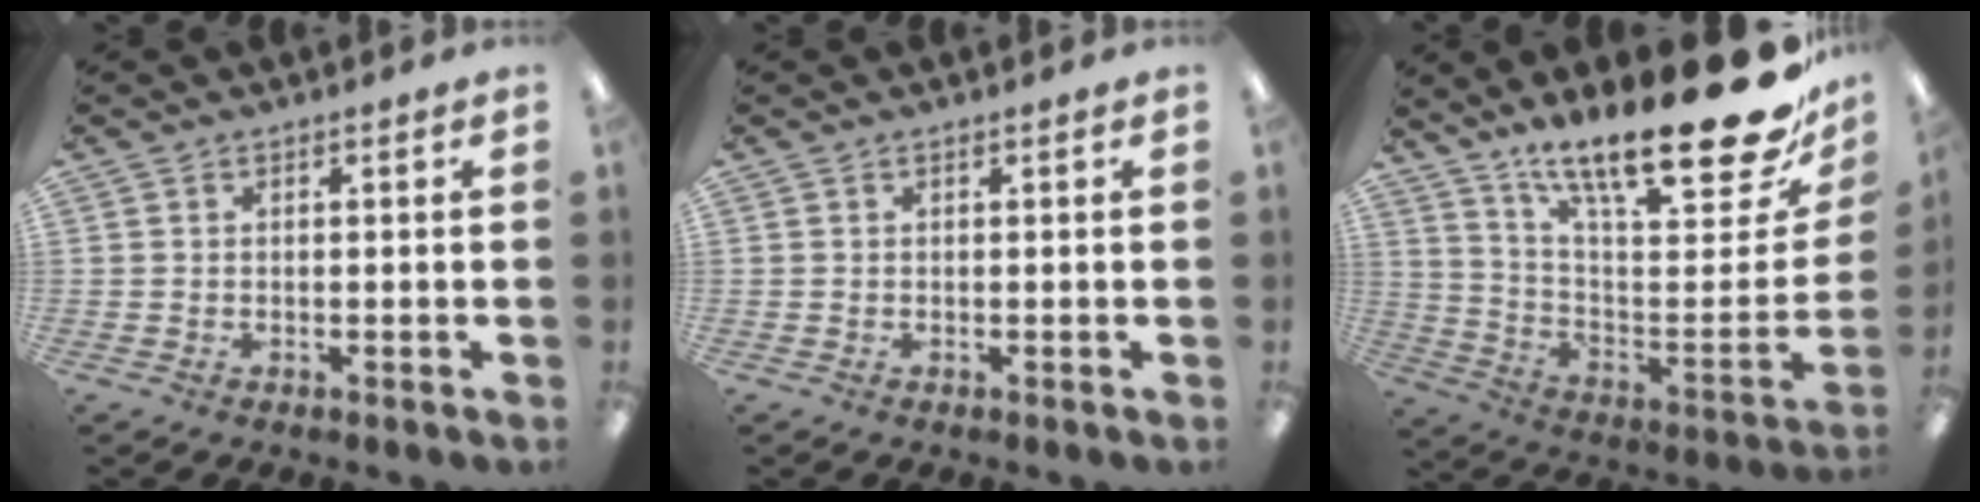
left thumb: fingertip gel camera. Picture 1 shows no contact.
{"total": 0.0}
{"total": 25.1, "force": [17.8, 3.9, 17.2], "torque": [-0.240, -0.138, 0.287]}